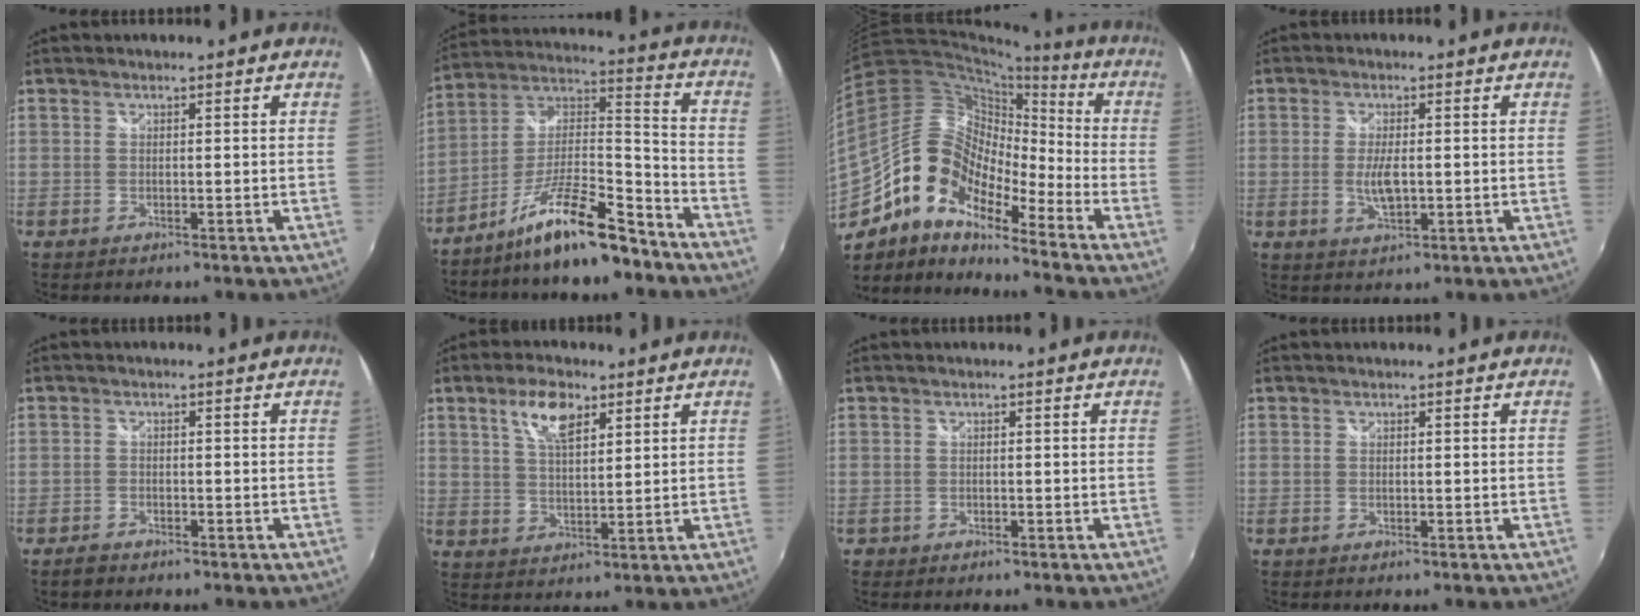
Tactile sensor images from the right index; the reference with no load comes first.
{"total": 15.3, "force": [-11.0, 3.3, 10.1], "torque": [-0.191, 0.014, -0.191]}
{"total": 16.3, "force": [-9.9, 7.8, 10.3], "torque": [-0.184, 0.007, -0.211]}
{"total": 4.5, "force": [-0.5, 1.8, 4.1], "torque": [-0.080, -0.008, -0.008]}
{"total": 2.0, "force": [-1.7, 0.9, 0.6], "torque": [-0.019, -0.001, -0.033]}
{"total": 7.3, "force": [3.9, 3.0, 5.3], "torque": [-0.097, 0.011, 0.073]}
{"total": 1.1, "force": [-0.6, 0.9, 0.0], "torque": [-0.004, 0.001, -0.010]}
{"total": 0.0}